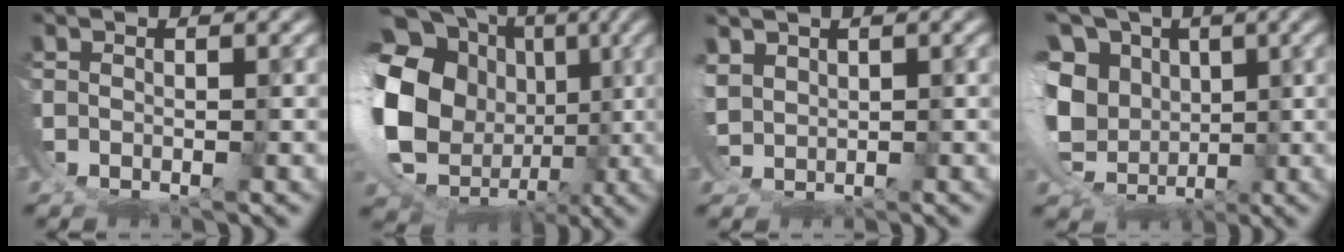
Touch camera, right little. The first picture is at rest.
{"total": 17.3, "force": [-0.7, 13.5, 10.8], "torque": [-0.227, -0.045, 0.001]}
{"total": 1.8, "force": [1.4, 0.8, 0.9], "torque": [-0.035, -0.014, 0.044]}
{"total": 11.6, "force": [1.1, 9.0, 7.3], "torque": [-0.144, -0.027, 0.021]}